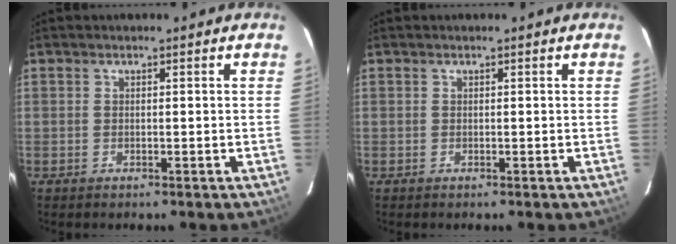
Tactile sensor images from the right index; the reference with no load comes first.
{"total": 0.0}